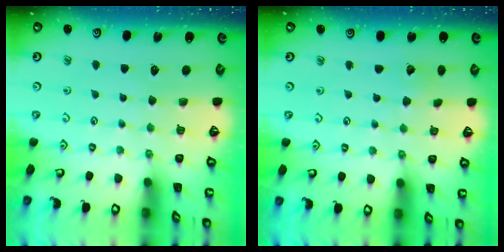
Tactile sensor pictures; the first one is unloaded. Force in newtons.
{"total": 2.8, "press": 2.8, "slide": 0.2}